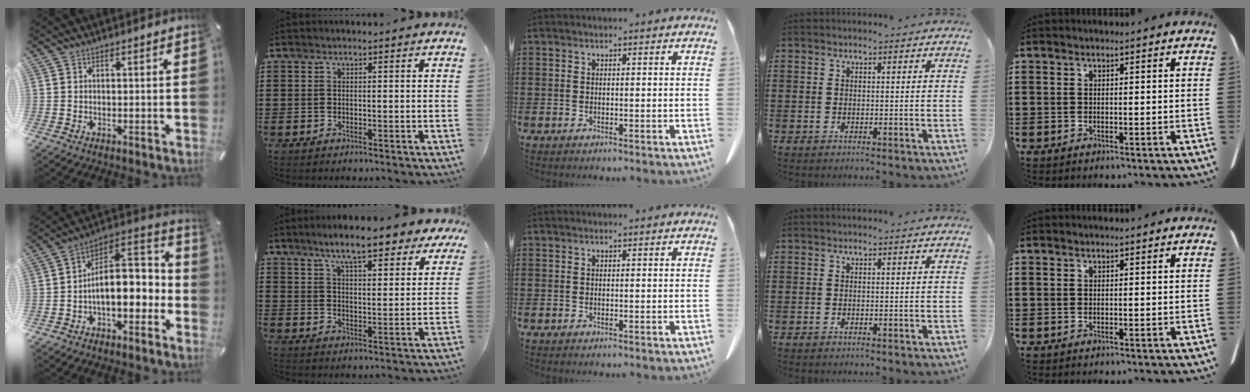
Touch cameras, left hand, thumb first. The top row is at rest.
{"thumb": {"total": 12.2, "force": [-1.3, 7.7, 9.3], "torque": [-0.133, -0.010, -0.023]}, "index": {"total": 8.6, "force": [7.0, 1.4, 4.7], "torque": [-0.095, -0.018, 0.123]}}